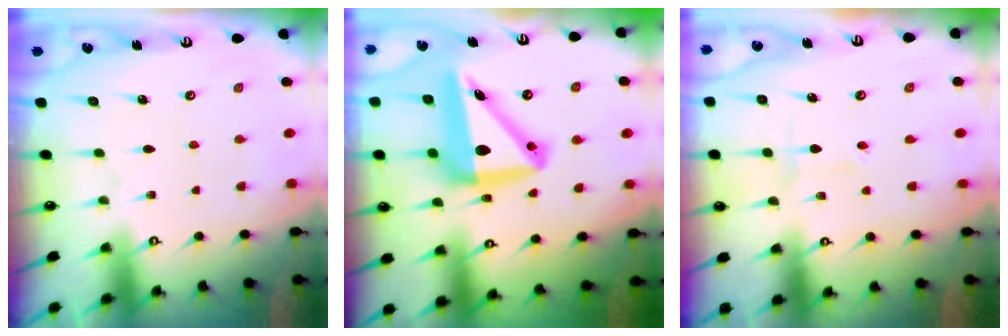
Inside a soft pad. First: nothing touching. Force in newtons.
{"total": 14.5, "press": 14.3, "slide": 2.8}
{"total": 3.0, "press": 2.9, "slide": 0.5}